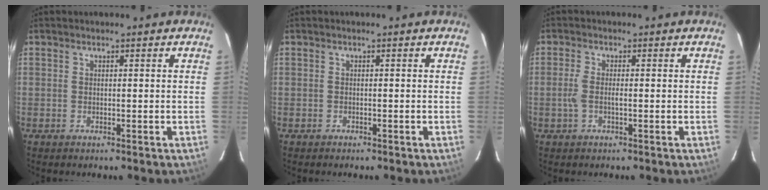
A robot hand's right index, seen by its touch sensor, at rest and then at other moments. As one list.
[{"total": 0.8, "force": [-0.7, 0.4, 0.1], "torque": [-0.005, 0.002, -0.009]}, {"total": 2.9, "force": [-0.6, 0.7, 2.8], "torque": [-0.062, 0.001, -0.013]}]